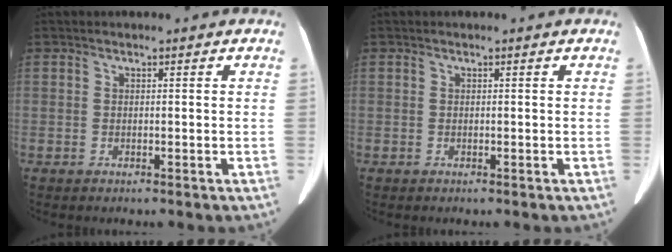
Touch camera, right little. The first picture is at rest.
{"total": 0.0}